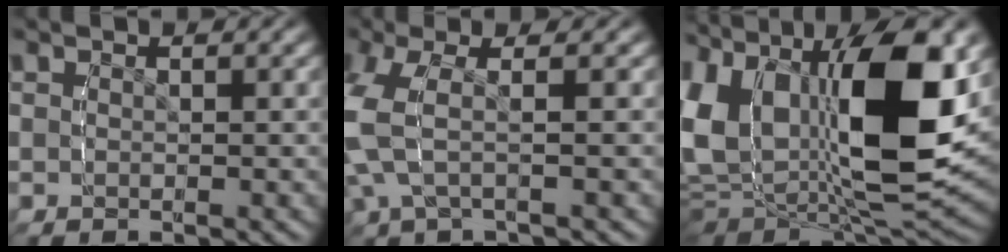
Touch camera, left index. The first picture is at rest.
{"total": 5.9, "force": [0.4, 3.6, 4.7], "torque": [-0.120, 0.011, -0.003]}
{"total": 18.6, "force": [0.5, 12.5, 13.8], "torque": [-0.290, -0.023, 0.009]}